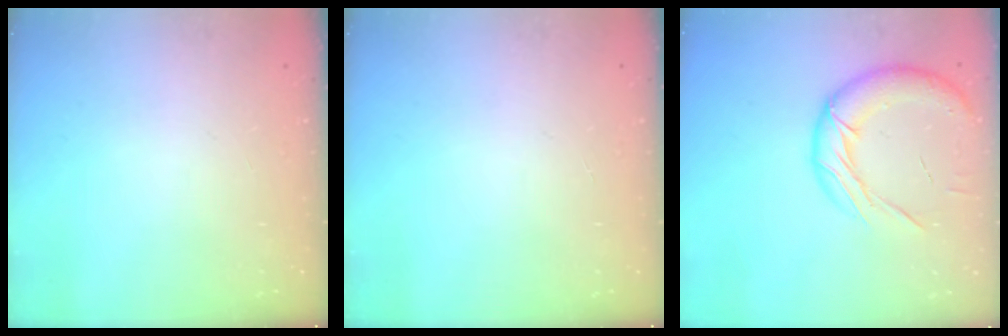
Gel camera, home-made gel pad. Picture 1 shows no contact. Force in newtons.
{"total": 0.0}
{"total": 15.9, "press": 15.7, "slide": 1.9}